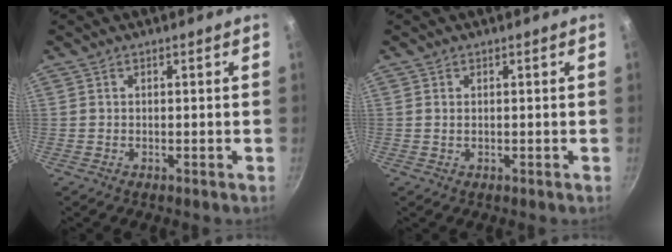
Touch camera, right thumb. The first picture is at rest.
{"total": 0.9, "force": [0.2, 0.6, 0.7], "torque": [-0.014, 0.001, 0.002]}